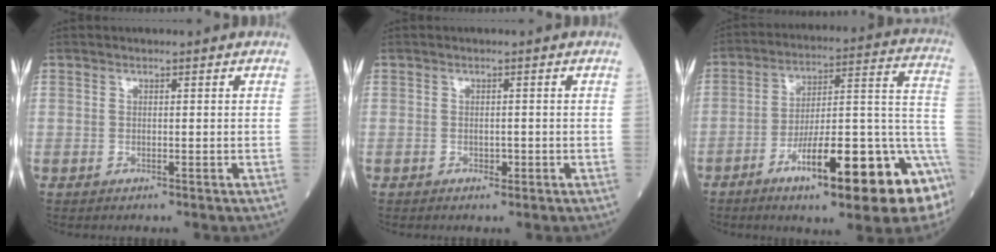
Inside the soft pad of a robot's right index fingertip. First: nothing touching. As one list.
[{"total": 1.0, "force": [-0.3, 0.7, 0.6], "torque": [-0.009, 0.000, -0.003]}, {"total": 20.0, "force": [-9.3, 2.7, 17.5], "torque": [-0.198, 0.008, -0.138]}]